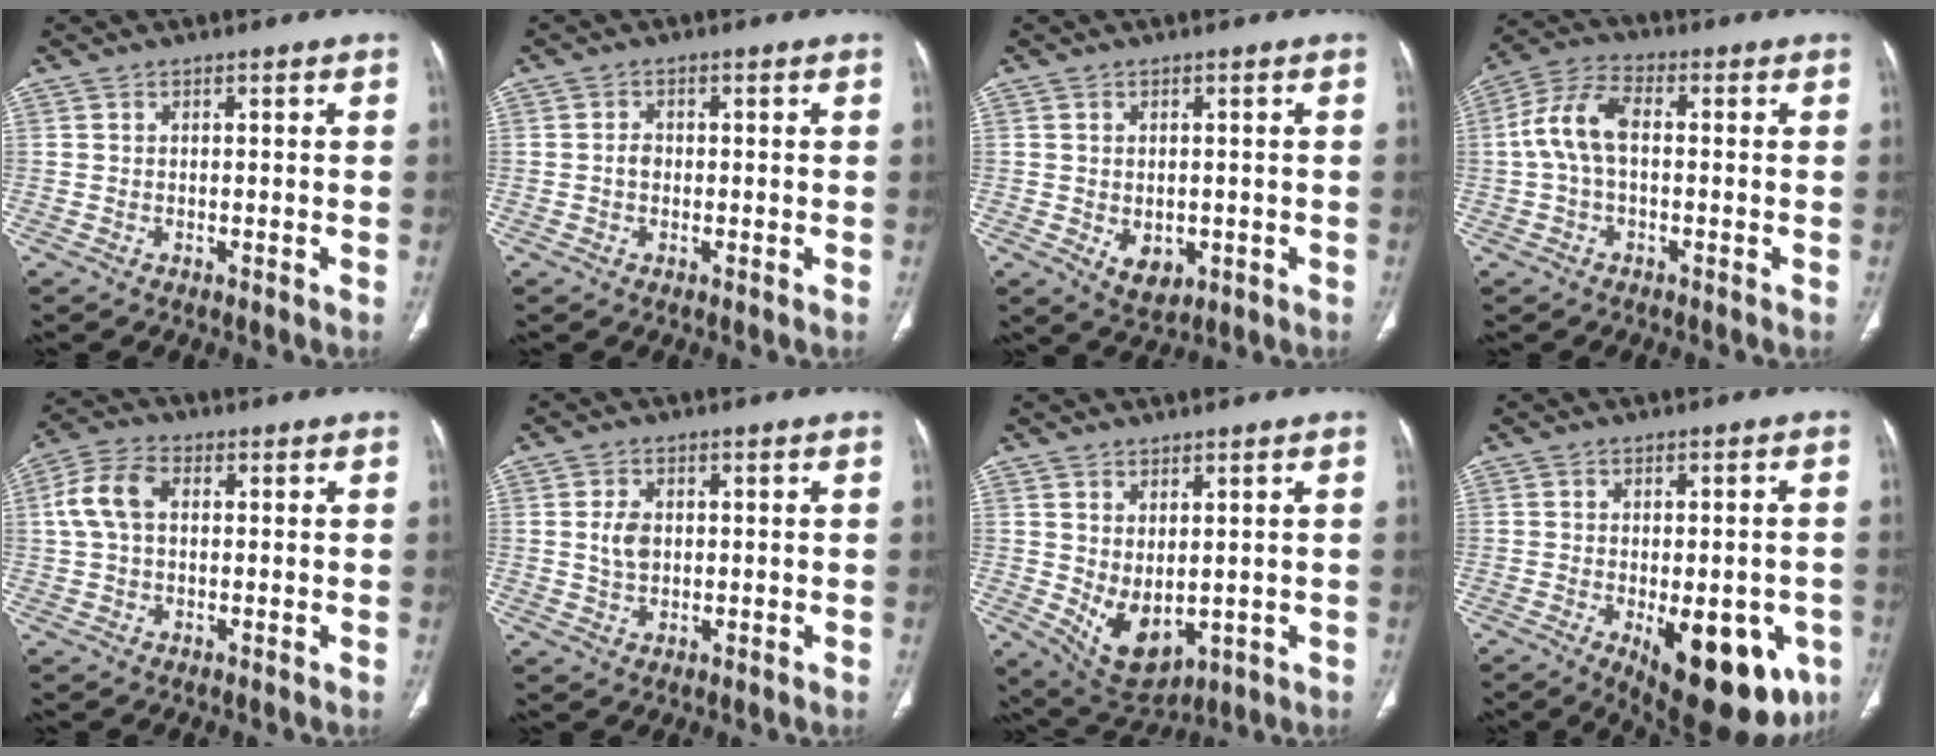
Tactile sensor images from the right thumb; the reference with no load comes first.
{"total": 1.7, "force": [-0.2, 1.4, 1.1], "torque": [-0.012, 0.006, -0.006]}
{"total": 4.8, "force": [-1.0, 3.3, 3.4], "torque": [-0.041, -0.004, 0.000]}
{"total": 8.4, "force": [0.0, 4.7, 7.0], "torque": [-0.148, 0.027, -0.006]}
{"total": 7.4, "force": [1.2, 4.8, 5.5], "torque": [-0.119, 0.024, 0.020]}
{"total": 4.2, "force": [0.5, 2.9, 2.9], "torque": [-0.048, -0.001, 0.011]}
{"total": 8.7, "force": [-0.3, 5.1, 7.0], "torque": [-0.106, -0.012, 0.025]}
{"total": 18.1, "force": [-6.7, 8.1, 14.7], "torque": [-0.136, -0.001, -0.069]}